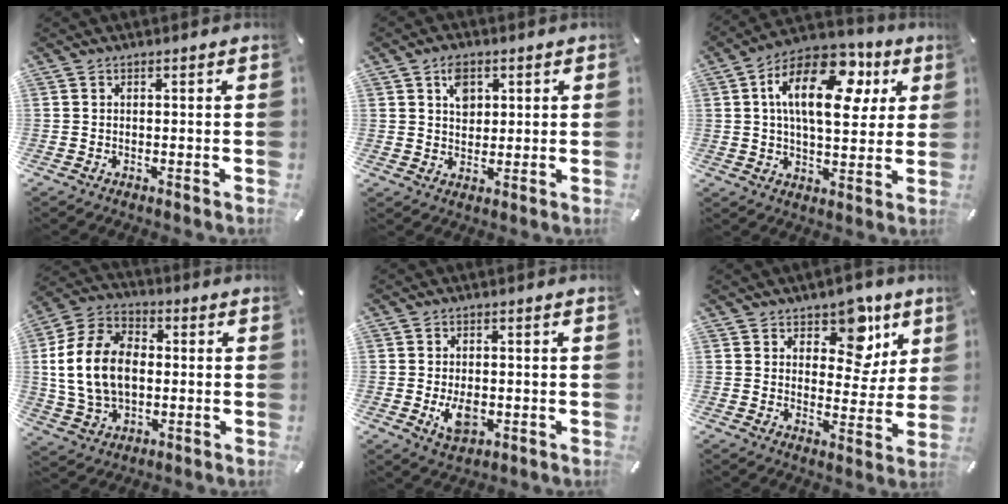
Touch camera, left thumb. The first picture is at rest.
{"total": 5.6, "force": [2.0, 4.5, 2.7], "torque": [-0.033, -0.002, 0.030]}
{"total": 20.0, "force": [6.6, 10.7, 15.5], "torque": [-0.259, -0.016, 0.106]}
{"total": 15.6, "force": [0.0, 11.6, 10.4], "torque": [-0.235, 0.016, -0.002]}
{"total": 5.8, "force": [-0.9, 3.5, 4.6], "torque": [-0.090, -0.004, -0.016]}
{"total": 11.9, "force": [7.4, 6.8, 6.4], "torque": [-0.074, -0.051, 0.125]}